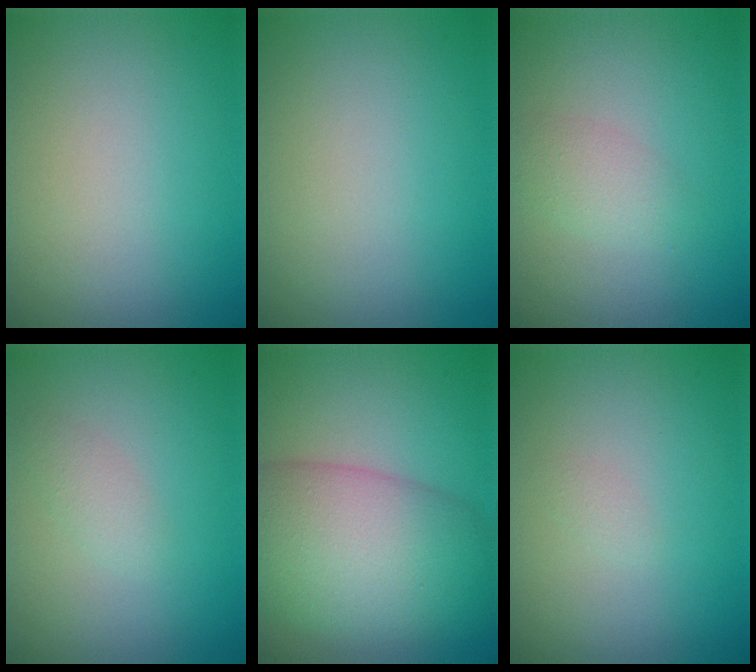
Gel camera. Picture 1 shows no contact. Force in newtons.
{"total": 0.0}
{"total": 1.9, "press": 1.9, "slide": 0.1}
{"total": 1.3, "press": 1.3, "slide": 0.1}
{"total": 10.1, "press": 10.1, "slide": 0.3}
{"total": 0.6, "press": 0.6, "slide": 0.1}